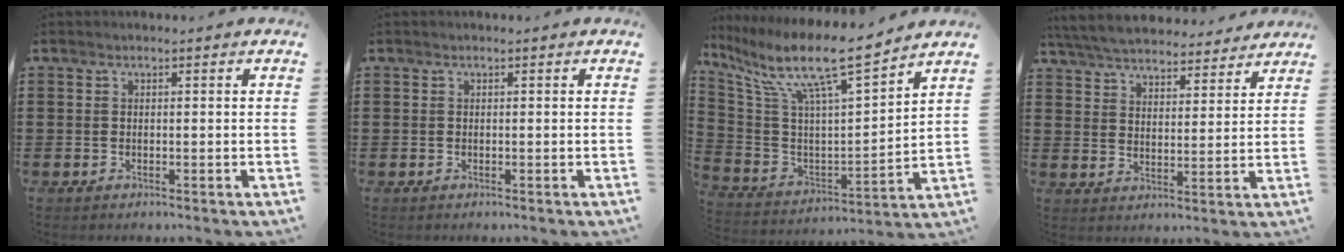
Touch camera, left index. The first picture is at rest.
{"total": 0.0}
{"total": 12.1, "force": [9.1, 1.3, 7.9], "torque": [-0.175, -0.061, 0.147]}
{"total": 6.0, "force": [5.9, 0.8, 1.2], "torque": [-0.050, -0.028, 0.103]}